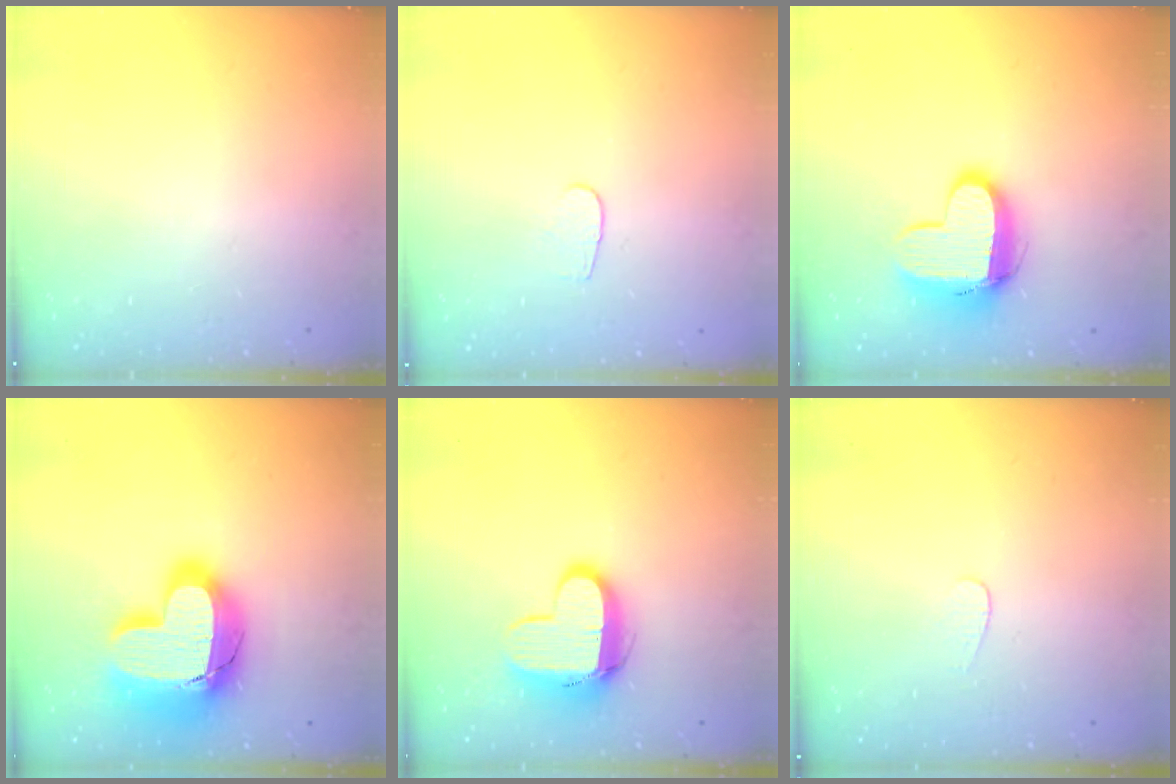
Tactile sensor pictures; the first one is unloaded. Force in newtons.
{"total": 3.6, "press": 3.6, "slide": 0.3}
{"total": 12.0, "press": 11.9, "slide": 1.2}
{"total": 23.0, "press": 22.9, "slide": 1.6}
{"total": 11.2, "press": 11.2, "slide": 1.1}
{"total": 3.5, "press": 3.5, "slide": 0.3}